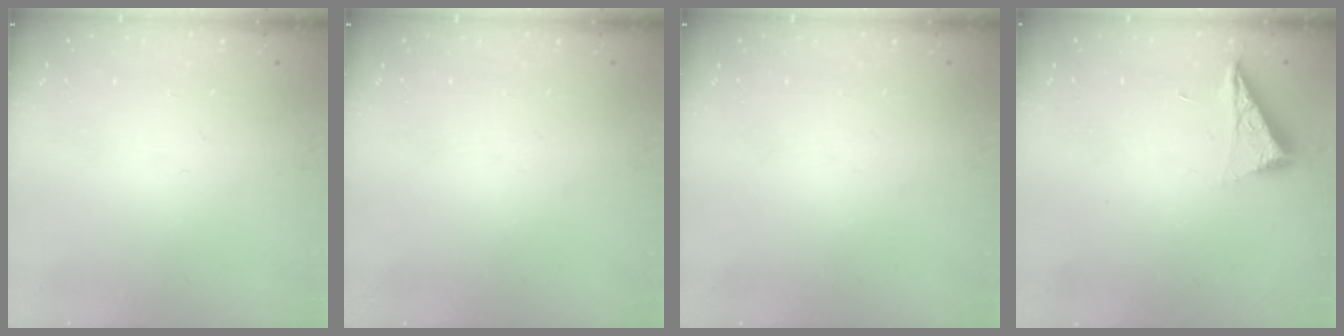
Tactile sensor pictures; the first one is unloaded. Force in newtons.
{"total": 0.0}
{"total": 0.0}
{"total": 7.1, "press": 7.1, "slide": 0.5}